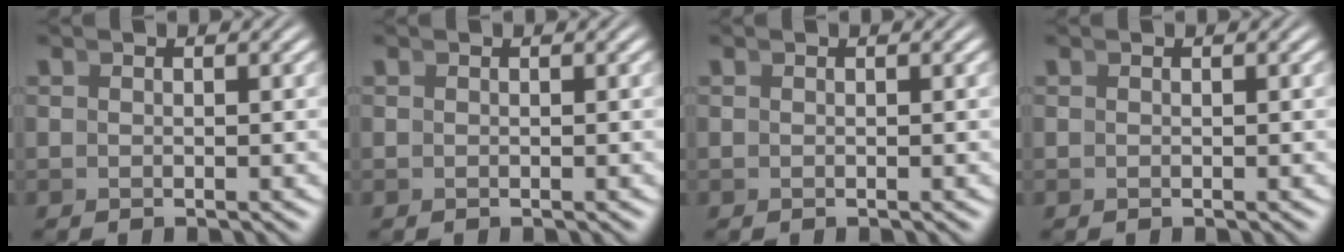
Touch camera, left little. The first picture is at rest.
{"total": 0.0}
{"total": 0.0}
{"total": 0.0}